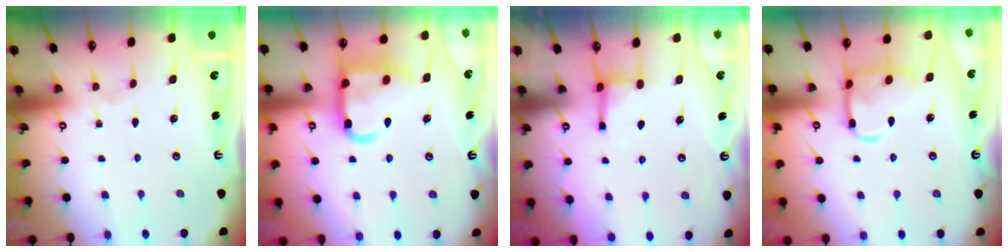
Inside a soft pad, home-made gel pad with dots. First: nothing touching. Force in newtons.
{"total": 16.8, "press": 16.8, "slide": 1.6}
{"total": 3.4, "press": 3.4, "slide": 0.5}
{"total": 12.9, "press": 12.8, "slide": 1.1}